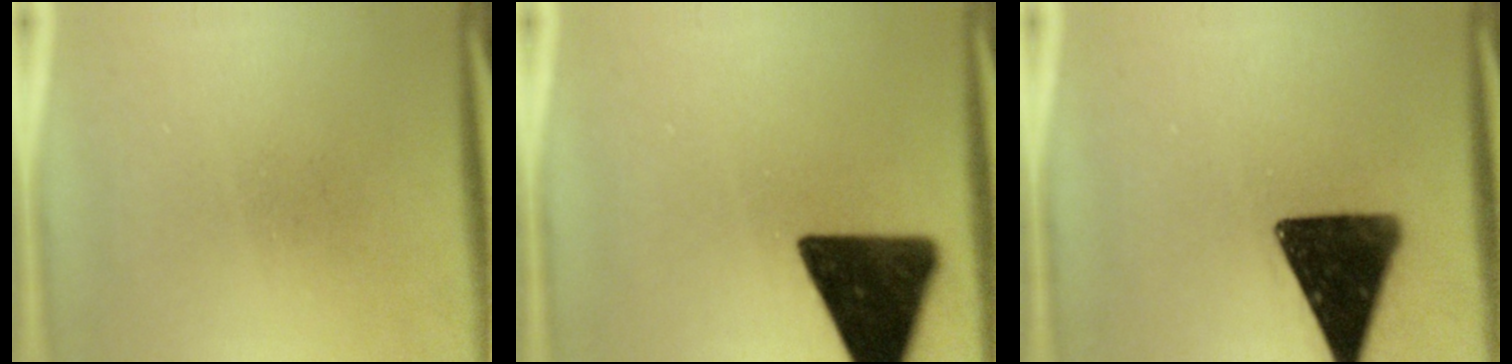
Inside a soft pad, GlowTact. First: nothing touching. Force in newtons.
{"total": 15.9}
{"total": 15.1}